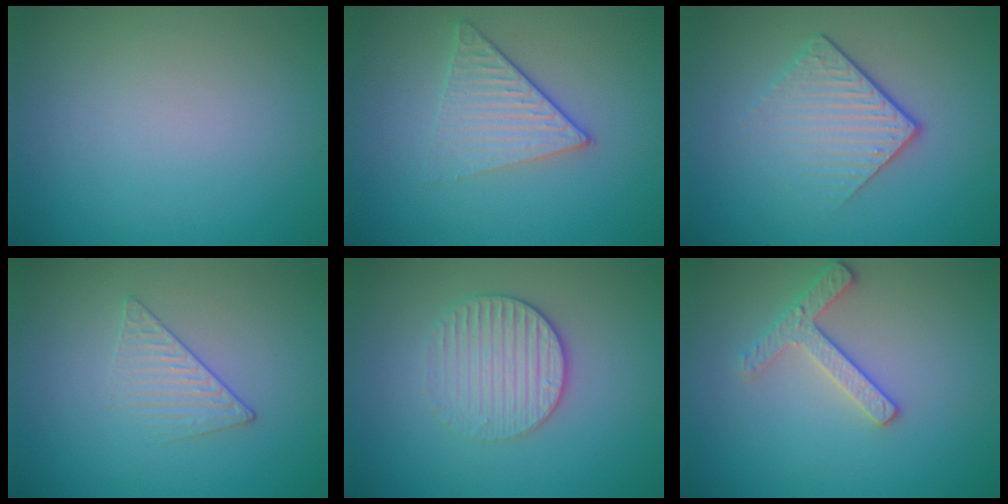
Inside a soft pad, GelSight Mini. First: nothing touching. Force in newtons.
{"total": 3.5, "press": 2.8, "slide": 2.2}
{"total": 4.3, "press": 2.6, "slide": 3.5}
{"total": 1.6, "press": 1.0, "slide": 1.2}
{"total": 3.1, "press": 2.7, "slide": 1.5}
{"total": 2.4, "press": 2.3, "slide": 0.5}